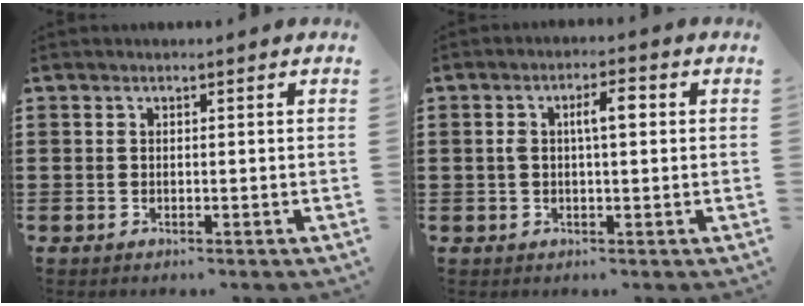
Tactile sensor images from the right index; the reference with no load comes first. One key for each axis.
{"total": 4.3, "fx": 0.6, "fy": 1.5, "fz": 4.0, "tx": -0.071, "ty": 0.007, "tz": 0.004}